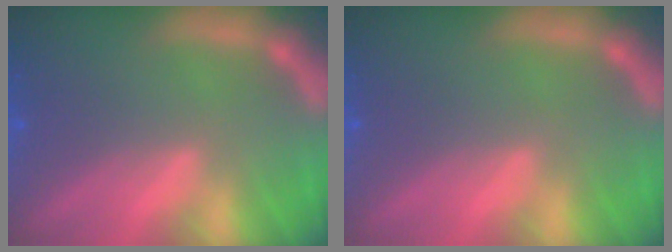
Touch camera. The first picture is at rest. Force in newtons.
{"total": 0.0}